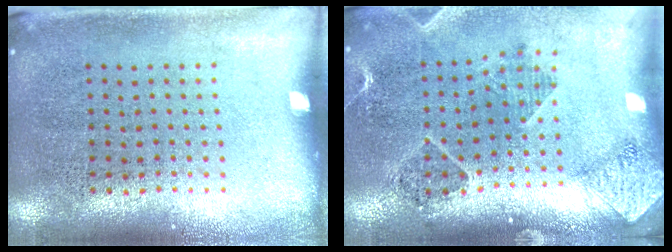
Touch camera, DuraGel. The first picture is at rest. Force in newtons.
{"total": 1.5, "press": 1.5, "slide": 0.3}